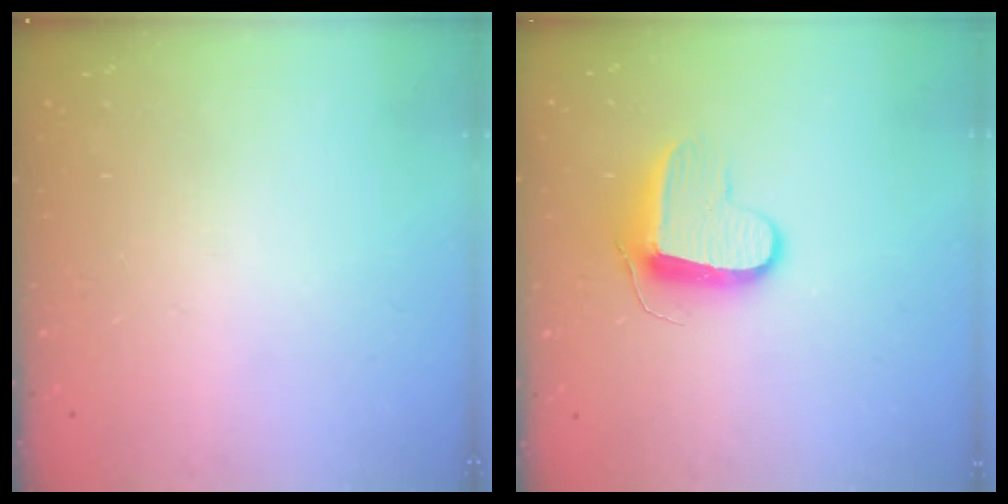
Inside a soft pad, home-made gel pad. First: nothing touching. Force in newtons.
{"total": 9.8, "press": 9.8, "slide": 0.5}